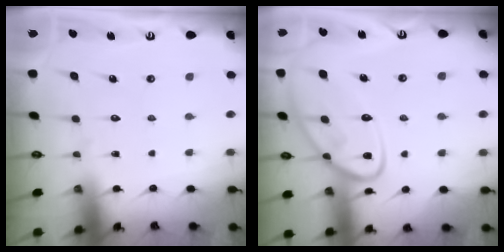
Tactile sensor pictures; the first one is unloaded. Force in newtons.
{"total": 14.8, "press": 14.7, "slide": 1.3}